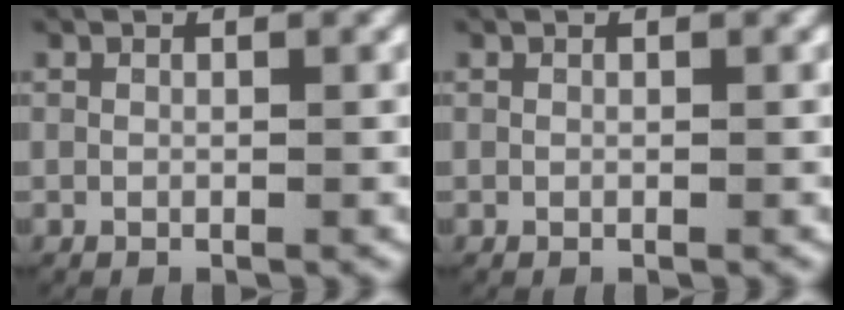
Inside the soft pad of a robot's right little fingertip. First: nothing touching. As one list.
[{"total": 0.0}]